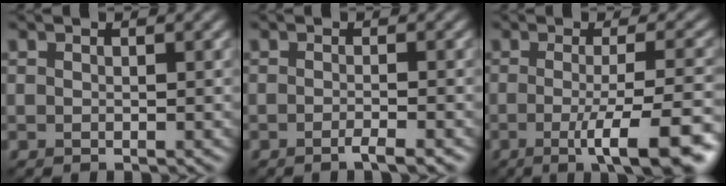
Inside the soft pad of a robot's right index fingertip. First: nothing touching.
{"total": 1.8, "force": [-0.9, 0.3, 1.5], "torque": [-0.017, 0.000, -0.022]}
{"total": 8.7, "force": [-3.1, 2.0, 7.9], "torque": [-0.098, -0.004, -0.046]}